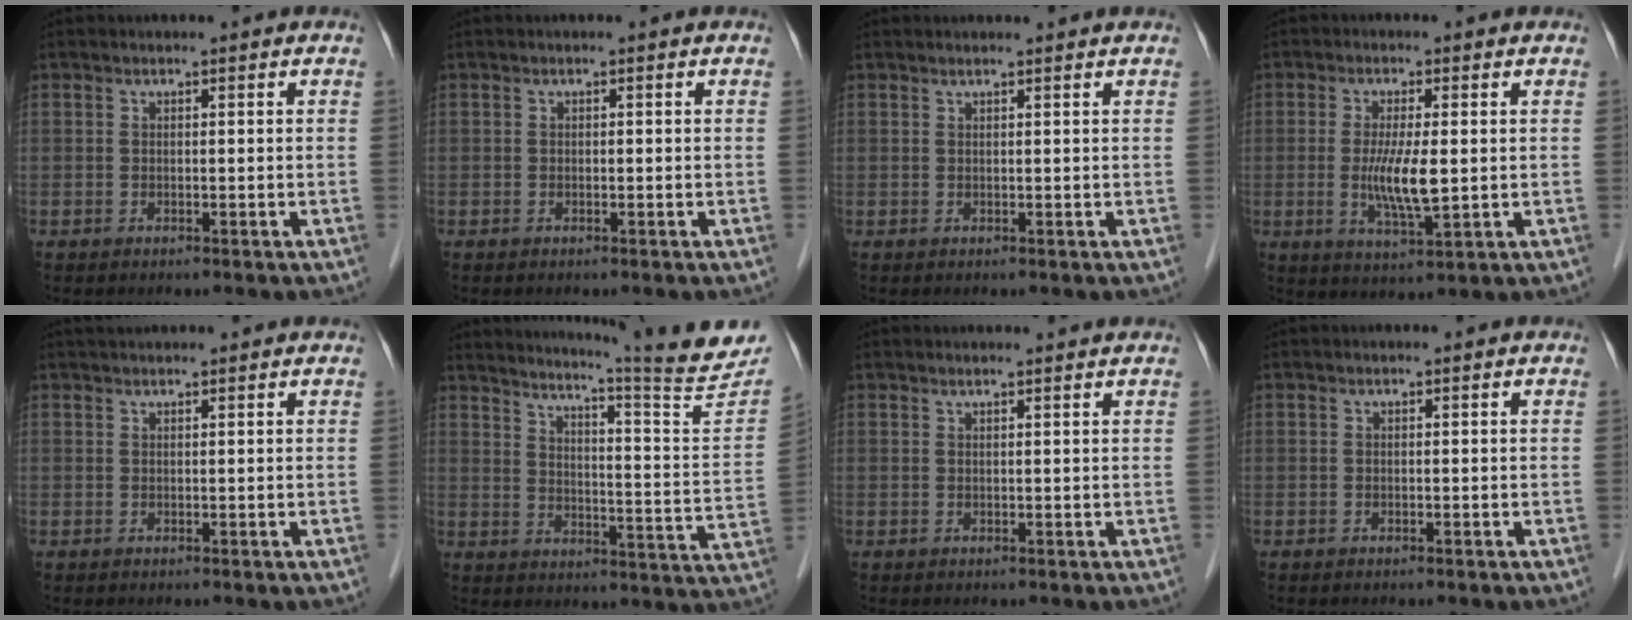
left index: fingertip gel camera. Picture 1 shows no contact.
{"total": 0.0}
{"total": 1.2, "force": [1.1, -0.3, 0.3], "torque": [-0.016, 0.004, 0.019]}
{"total": 6.4, "force": [-0.3, 1.0, 6.3], "torque": [-0.128, -0.014, -0.006]}
{"total": 3.0, "force": [2.8, 0.1, 1.1], "torque": [-0.012, 0.032, 0.040]}
{"total": 19.7, "force": [18.1, -1.3, 7.6], "torque": [-0.125, -0.082, 0.227]}
{"total": 1.9, "force": [1.8, -0.4, 0.4], "torque": [-0.016, 0.002, 0.025]}
{"total": 0.0}